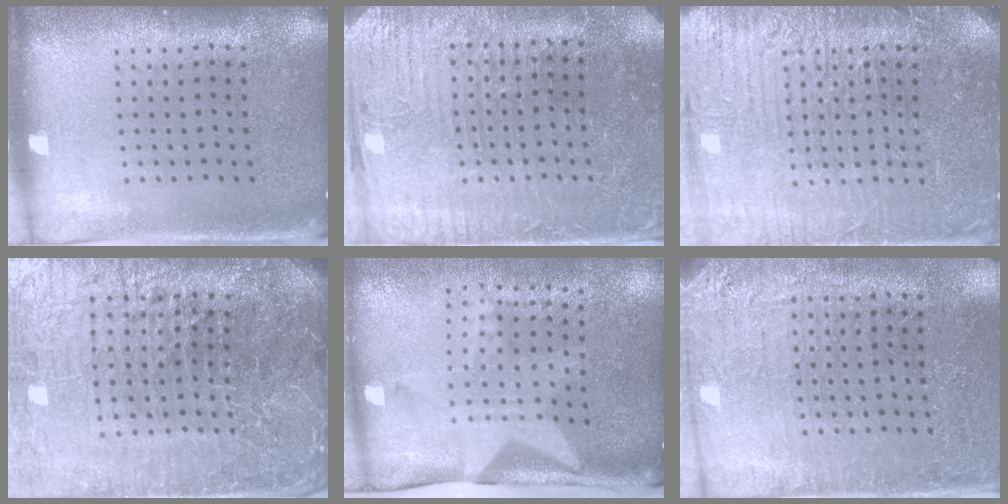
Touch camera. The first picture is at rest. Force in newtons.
{"total": 3.8, "press": 3.7, "slide": 0.8}
{"total": 7.3, "press": 7.3, "slide": 1.0}
{"total": 7.2, "press": 6.3, "slide": 3.4}
{"total": 2.1, "press": 1.5, "slide": 1.4}
{"total": 2.7, "press": 2.7, "slide": 0.4}